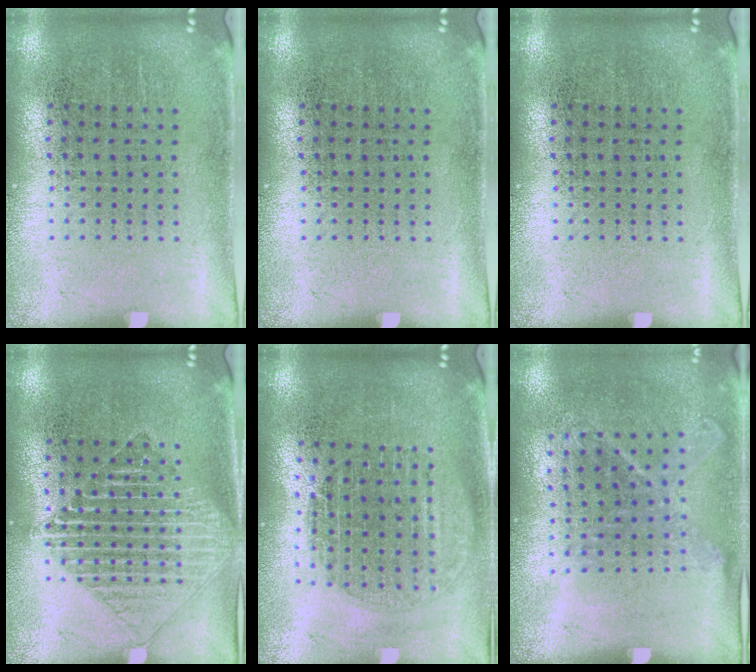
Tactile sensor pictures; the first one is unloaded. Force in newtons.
{"total": 0.0}
{"total": 0.0}
{"total": 1.7, "press": 1.7, "slide": 0.2}
{"total": 1.6, "press": 1.4, "slide": 0.8}
{"total": 1.1, "press": 1.0, "slide": 0.5}